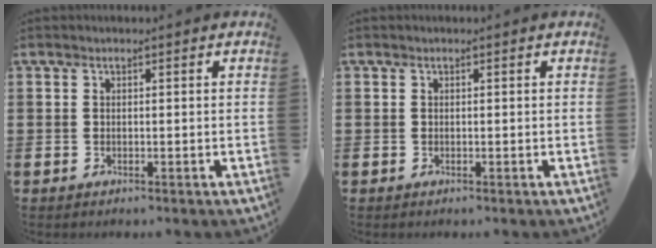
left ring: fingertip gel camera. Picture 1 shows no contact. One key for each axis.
{"total": 0.0}